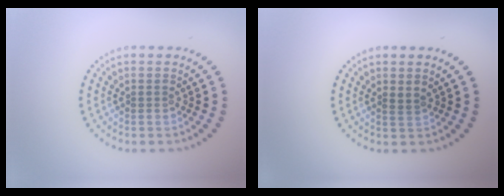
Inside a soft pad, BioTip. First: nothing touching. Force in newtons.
{"total": 0.8, "press": 0.7, "slide": 0.4}